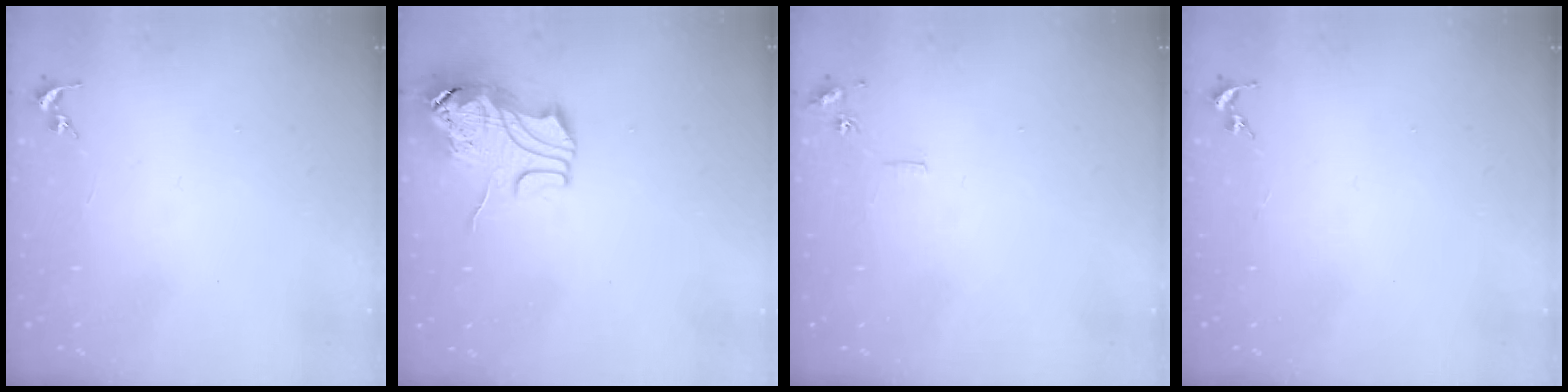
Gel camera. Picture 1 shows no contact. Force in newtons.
{"total": 11.2, "press": 11.0, "slide": 1.7}
{"total": 5.6, "press": 5.6, "slide": 0.7}
{"total": 0.0}